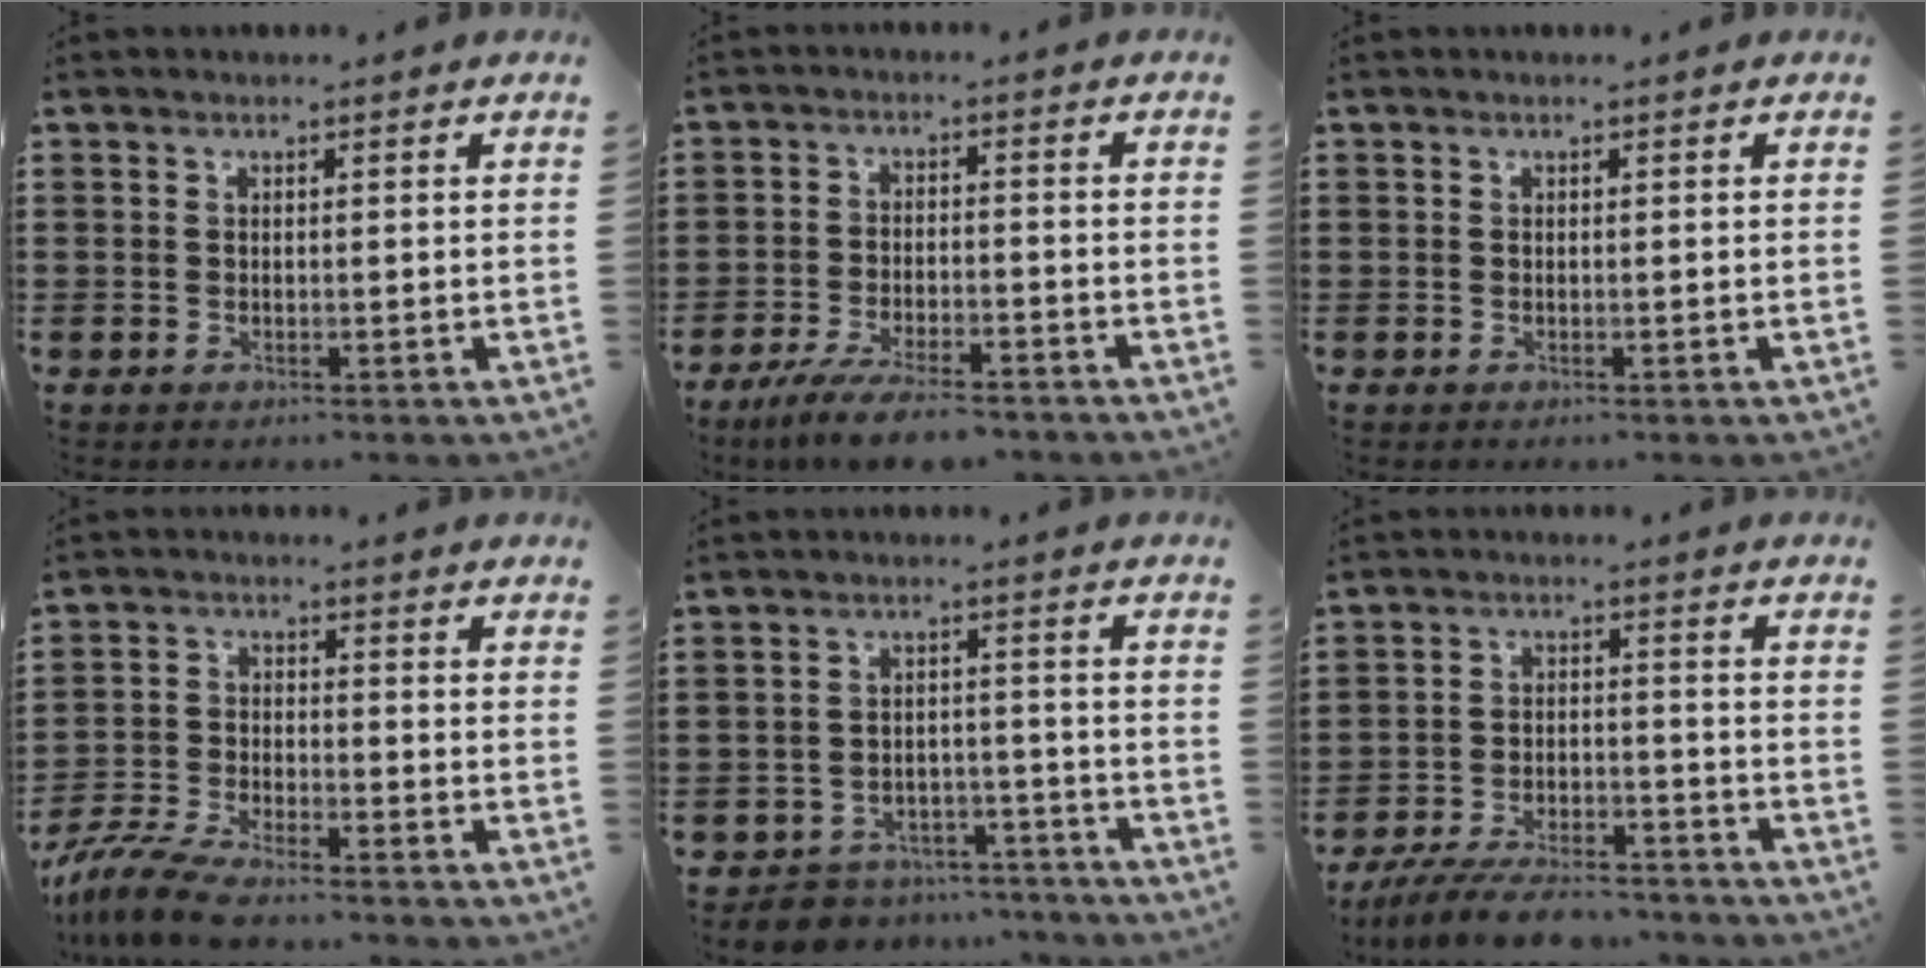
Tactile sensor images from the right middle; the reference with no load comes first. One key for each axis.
{"total": 6.2, "fx": -5.3, "fy": 1.0, "fz": 3.1, "tx": -0.067, "ty": -0.008, "tz": -0.101}
{"total": 0.0}
{"total": 7.0, "fx": -6.3, "fy": 1.0, "fz": 2.7, "tx": -0.072, "ty": -0.005, "tz": -0.127}
{"total": 5.4, "fx": -5.2, "fy": 1.3, "fz": -0.2, "tx": -0.006, "ty": 0.014, "tz": -0.109}
{"total": 7.7, "fx": -7.1, "fy": 1.5, "fz": 2.6, "tx": -0.052, "ty": 0.008, "tz": -0.135}